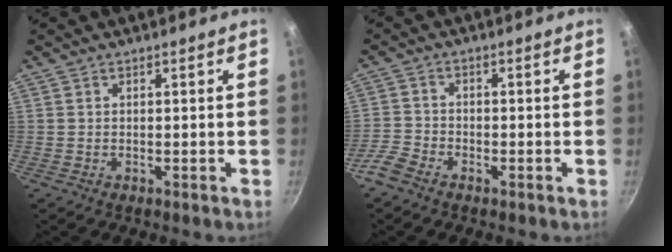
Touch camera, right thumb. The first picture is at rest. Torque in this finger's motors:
{"motor_torque": [1.21, -0.07, 0.40, -0.94, 0.16]}